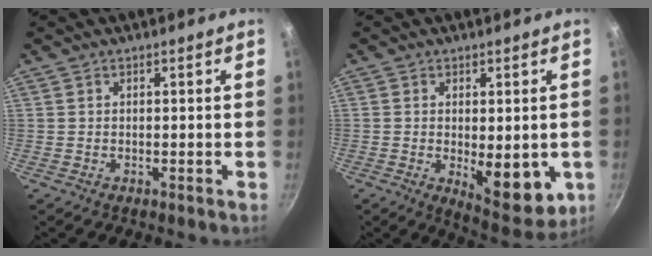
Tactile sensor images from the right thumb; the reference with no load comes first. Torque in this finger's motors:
{"motor_torque": [-0.28, 0.71, 0.03, 0.00, 0.07]}